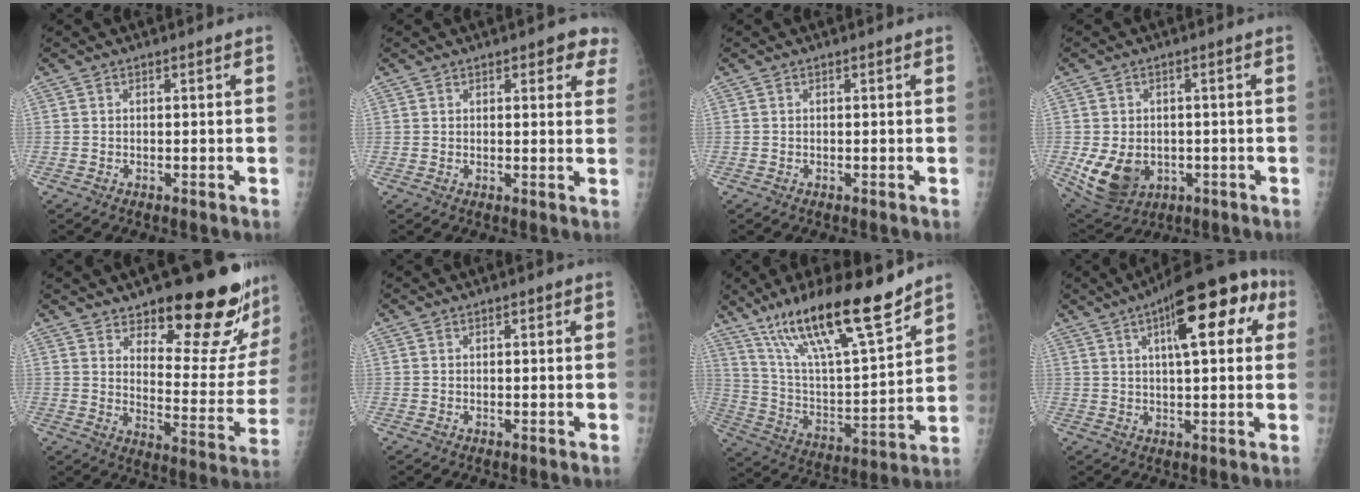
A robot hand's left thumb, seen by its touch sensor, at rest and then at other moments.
{"total": 5.1, "force": [3.2, 2.7, 2.8], "torque": [0.011, -0.010, 0.031]}
{"total": 0.0}
{"total": 10.6, "force": [-2.4, 8.3, 6.1], "torque": [-0.101, 0.001, -0.016]}
{"total": 21.8, "force": [16.9, 6.7, 12.1], "torque": [-0.115, -0.121, 0.221]}
{"total": 0.7, "force": [0.3, 0.4, 0.4], "torque": [0.000, 0.000, 0.004]}
{"total": 22.2, "force": [15.8, 4.2, 15.0], "torque": [-0.241, -0.065, 0.284]}
{"total": 17.1, "force": [6.1, 6.2, 14.7], "torque": [-0.176, 0.018, 0.080]}